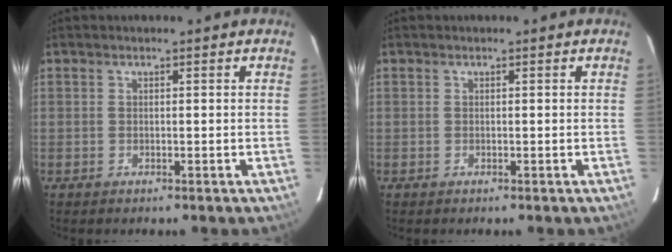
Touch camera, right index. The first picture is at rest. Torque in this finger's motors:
{"motor_torque": [0.00, 0.00, 0.00, 0.00]}